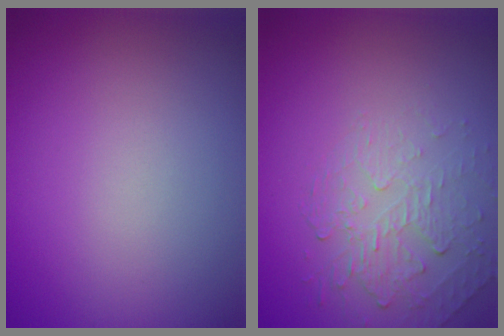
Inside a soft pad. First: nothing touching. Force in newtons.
{"total": 2.2, "press": 1.1, "slide": 1.9}